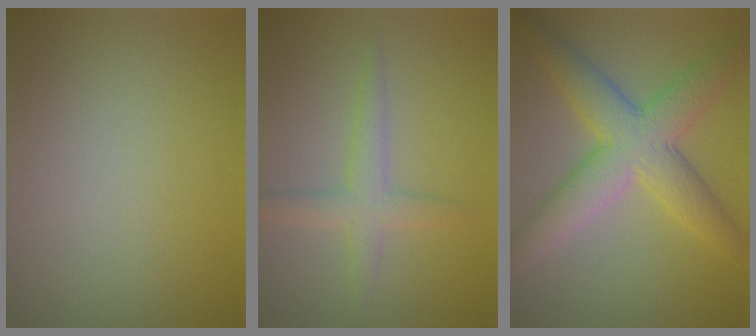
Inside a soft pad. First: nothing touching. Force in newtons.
{"total": 2.7, "press": 2.7, "slide": 0.1}
{"total": 7.2, "press": 7.2, "slide": 0.1}